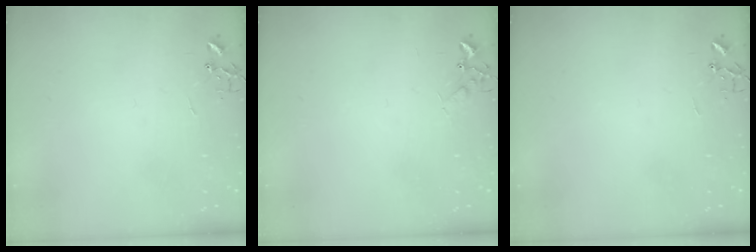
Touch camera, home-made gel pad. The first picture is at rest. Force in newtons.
{"total": 6.1, "press": 6.0, "slide": 0.8}
{"total": 0.0}